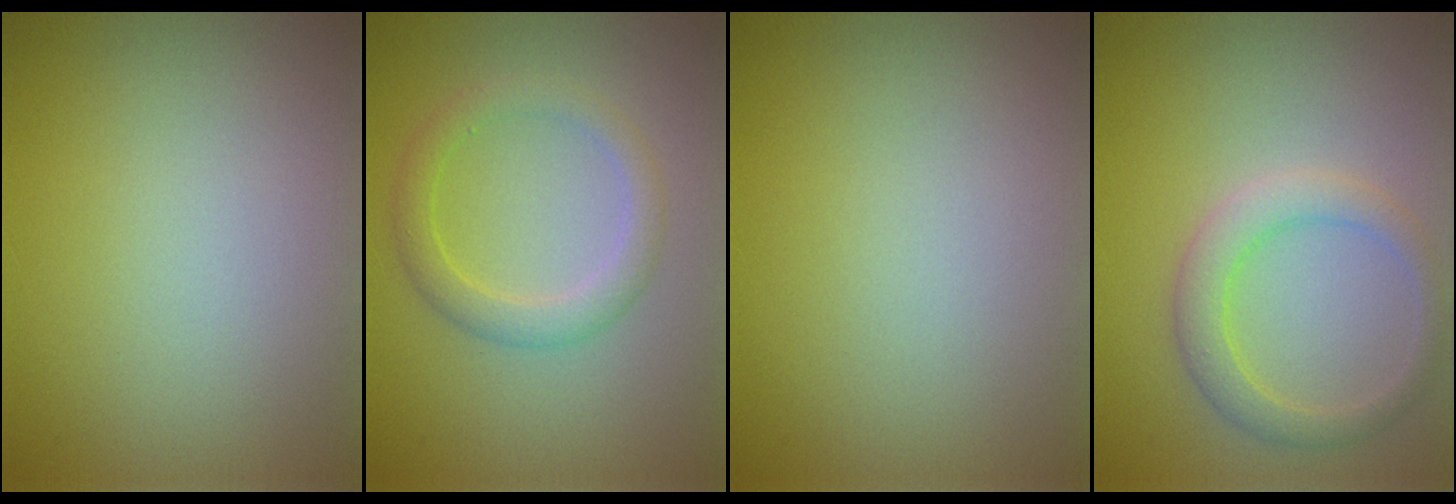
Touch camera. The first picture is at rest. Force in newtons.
{"total": 2.6, "press": 2.6, "slide": 0.1}
{"total": 0.0}
{"total": 2.9, "press": 2.9, "slide": 0.1}